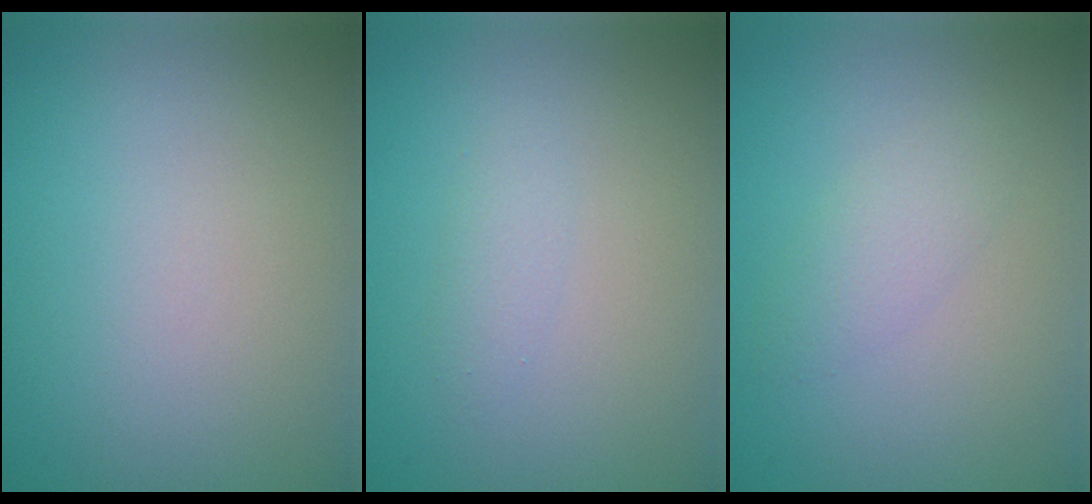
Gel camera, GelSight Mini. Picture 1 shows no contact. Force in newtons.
{"total": 1.0, "press": 1.0, "slide": 0.1}
{"total": 1.8, "press": 1.8, "slide": 0.2}